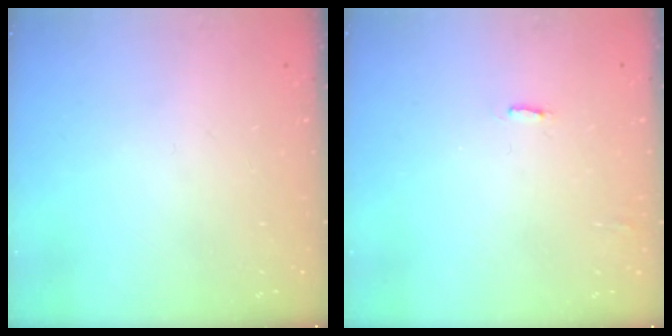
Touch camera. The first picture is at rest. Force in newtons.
{"total": 1.9, "press": 1.9, "slide": 0.1}